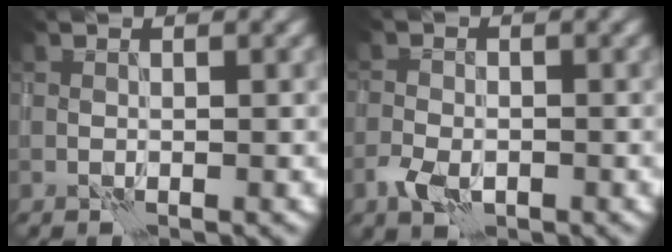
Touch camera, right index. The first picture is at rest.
{"total": 2.6, "force": [-1.3, 1.7, 1.5], "torque": [-0.026, -0.003, -0.027]}